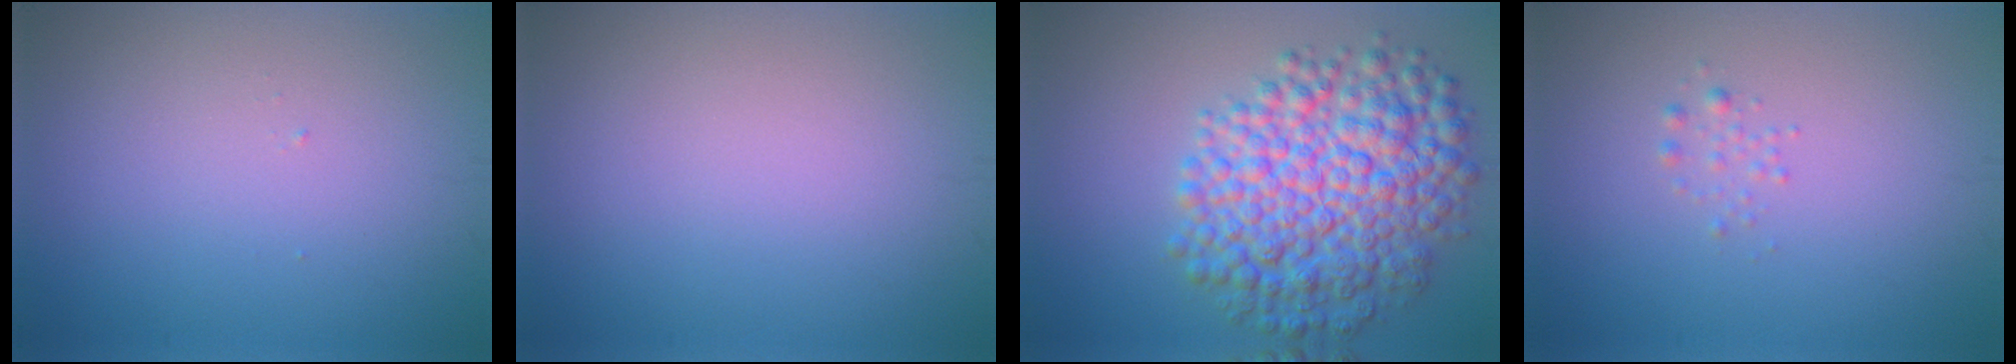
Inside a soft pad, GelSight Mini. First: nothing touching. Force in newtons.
{"total": 0.0}
{"total": 9.8, "press": 9.8, "slide": 0.1}
{"total": 0.8, "press": 0.8, "slide": 0.0}